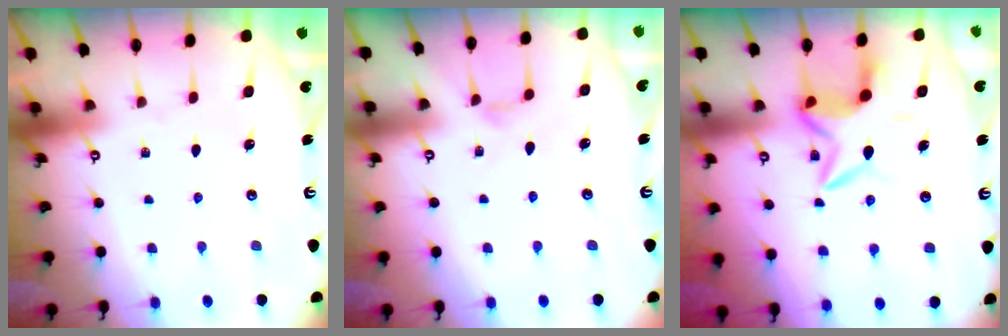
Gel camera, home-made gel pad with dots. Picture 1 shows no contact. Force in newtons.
{"total": 2.3, "press": 2.2, "slide": 0.5}
{"total": 8.6, "press": 8.5, "slide": 0.8}